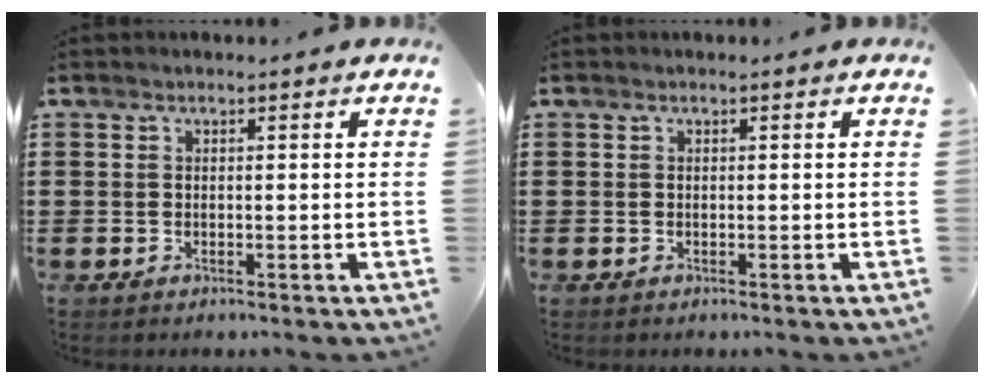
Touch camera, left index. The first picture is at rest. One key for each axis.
{"total": 0.0}